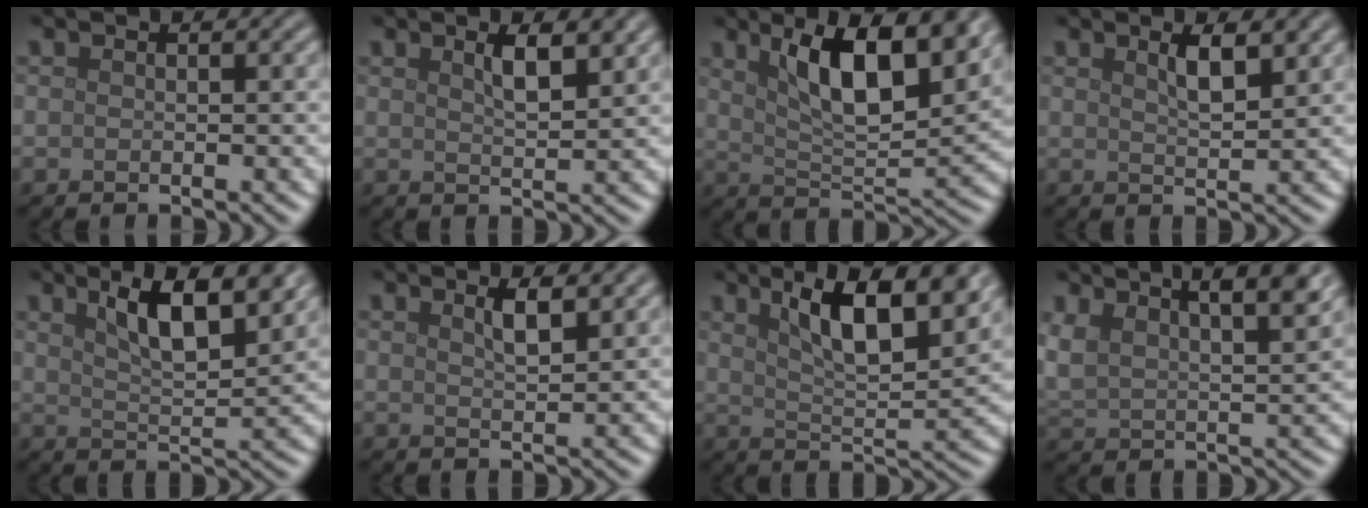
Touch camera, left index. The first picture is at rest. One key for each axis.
{"total": 3.0, "fx": 1.6, "fy": 0.8, "fz": 2.4, "tx": -0.035, "ty": 0.002, "tz": 0.028}
{"total": 9.5, "fx": 4.1, "fy": 3.2, "fz": 7.9, "tx": -0.122, "ty": 0.001, "tz": 0.069}
{"total": 2.8, "fx": 1.5, "fy": 0.7, "fz": 2.2, "tx": -0.035, "ty": 0.001, "tz": 0.027}
{"total": 7.0, "fx": 4.1, "fy": 2.0, "fz": 5.4, "tx": -0.085, "ty": 0.005, "tz": 0.066}
{"total": 2.3, "fx": 1.4, "fy": 0.6, "fz": 1.8, "tx": -0.027, "ty": 0.002, "tz": 0.024}
{"total": 8.8, "fx": 4.5, "fy": 2.6, "fz": 7.1, "tx": -0.108, "ty": 0.007, "tz": 0.075}
{"total": 8.5, "fx": 5.4, "fy": 3.2, "fz": 5.8, "tx": -0.102, "ty": 0.023, "tz": 0.079}